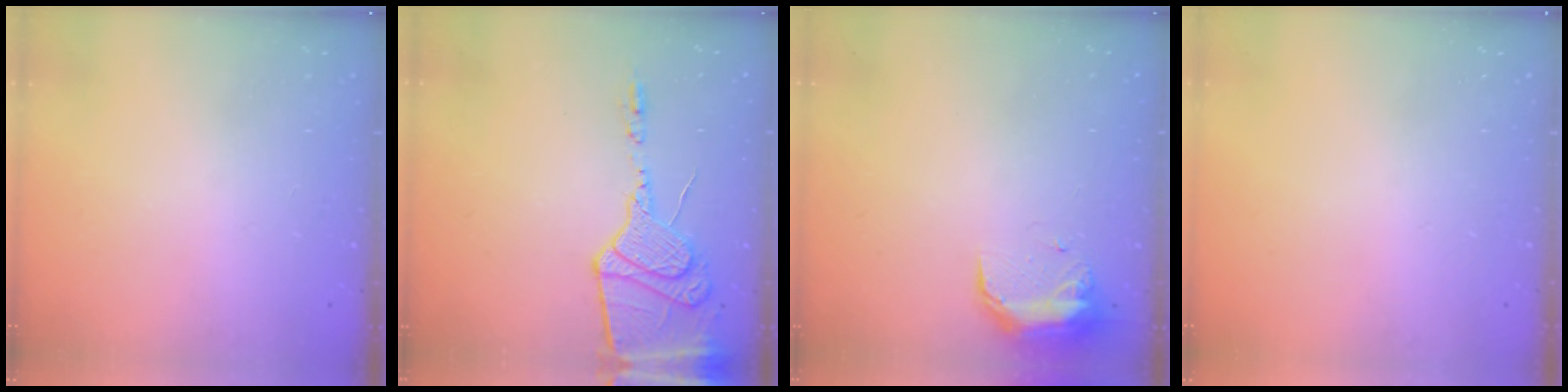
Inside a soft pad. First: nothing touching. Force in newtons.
{"total": 15.2, "press": 15.1, "slide": 2.1}
{"total": 9.3, "press": 9.1, "slide": 1.9}
{"total": 0.0}